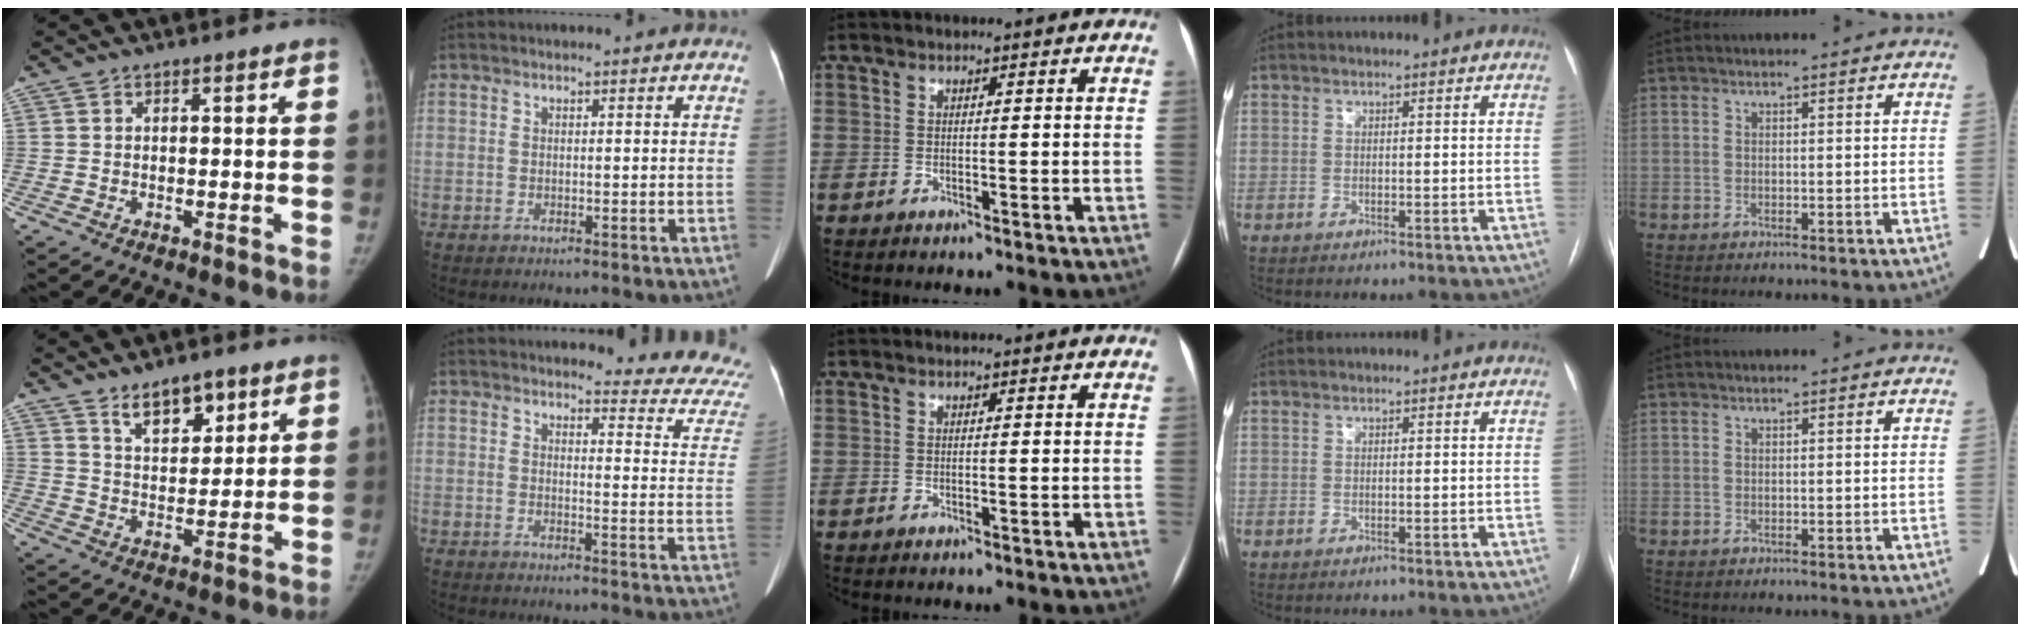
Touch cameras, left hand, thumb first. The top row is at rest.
{"thumb": {"total": 8.1, "force": [5.2, 4.0, 4.7], "torque": [-0.040, -0.038, 0.091]}, "index": {"total": 12.1, "force": [12.0, 0.7, 1.3], "torque": [0.008, -0.096, 0.101]}}